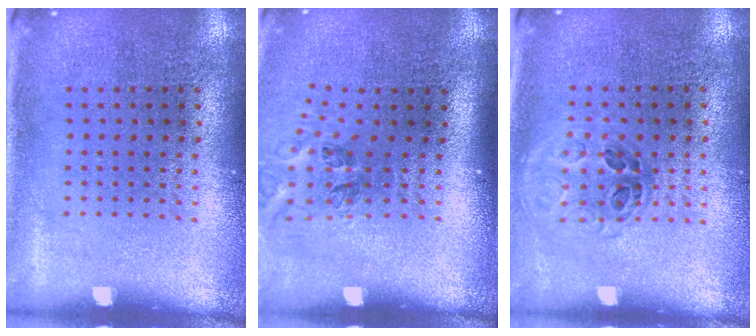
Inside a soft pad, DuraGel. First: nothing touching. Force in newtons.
{"total": 1.5, "press": 1.0, "slide": 1.0}
{"total": 1.1, "press": 1.0, "slide": 0.6}